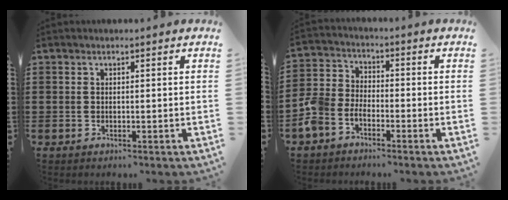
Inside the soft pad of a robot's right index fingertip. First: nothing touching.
{"total": 4.2, "force": [-3.3, 2.3, 1.3], "torque": [-0.056, -0.006, -0.075]}